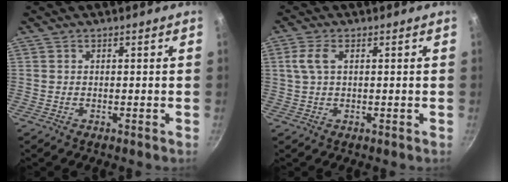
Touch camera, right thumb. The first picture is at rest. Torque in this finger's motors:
{"motor_torque": [-0.38, 0.38, 0.52, -0.50, 0.00]}